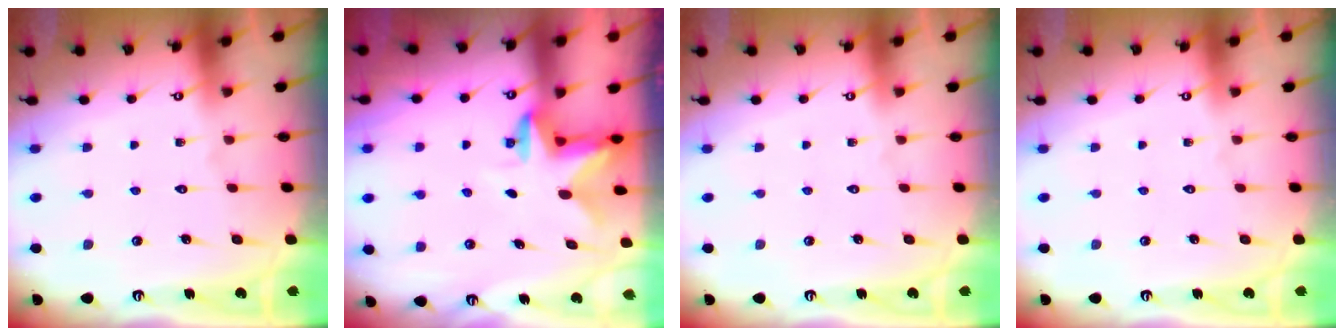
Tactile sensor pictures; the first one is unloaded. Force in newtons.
{"total": 2.6, "press": 2.6, "slide": 0.4}
{"total": 0.0}
{"total": 0.0}